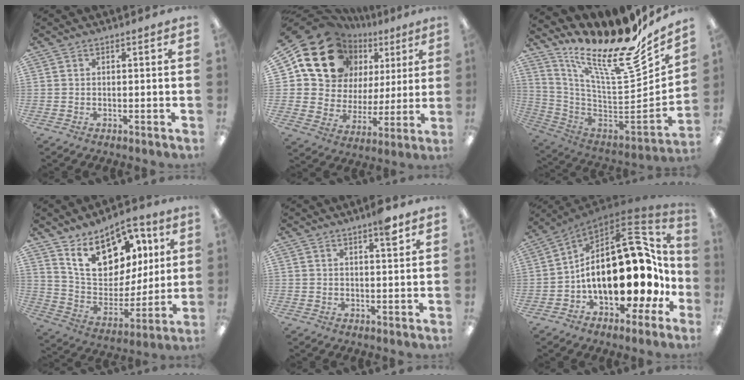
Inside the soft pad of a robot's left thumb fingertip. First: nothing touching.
{"total": 19.0, "force": [11.4, 13.5, 7.0], "torque": [-0.135, -0.063, 0.221]}
{"total": 22.2, "force": [15.0, 6.5, 15.0], "torque": [-0.201, -0.139, 0.244]}
{"total": 18.6, "force": [11.1, 11.2, 9.9], "torque": [-0.170, -0.049, 0.201]}
{"total": 4.2, "force": [2.8, 0.6, 3.1], "torque": [-0.045, -0.009, 0.043]}
{"total": 30.0, "force": [-0.3, 17.3, 24.5], "torque": [-0.393, 0.005, 0.013]}